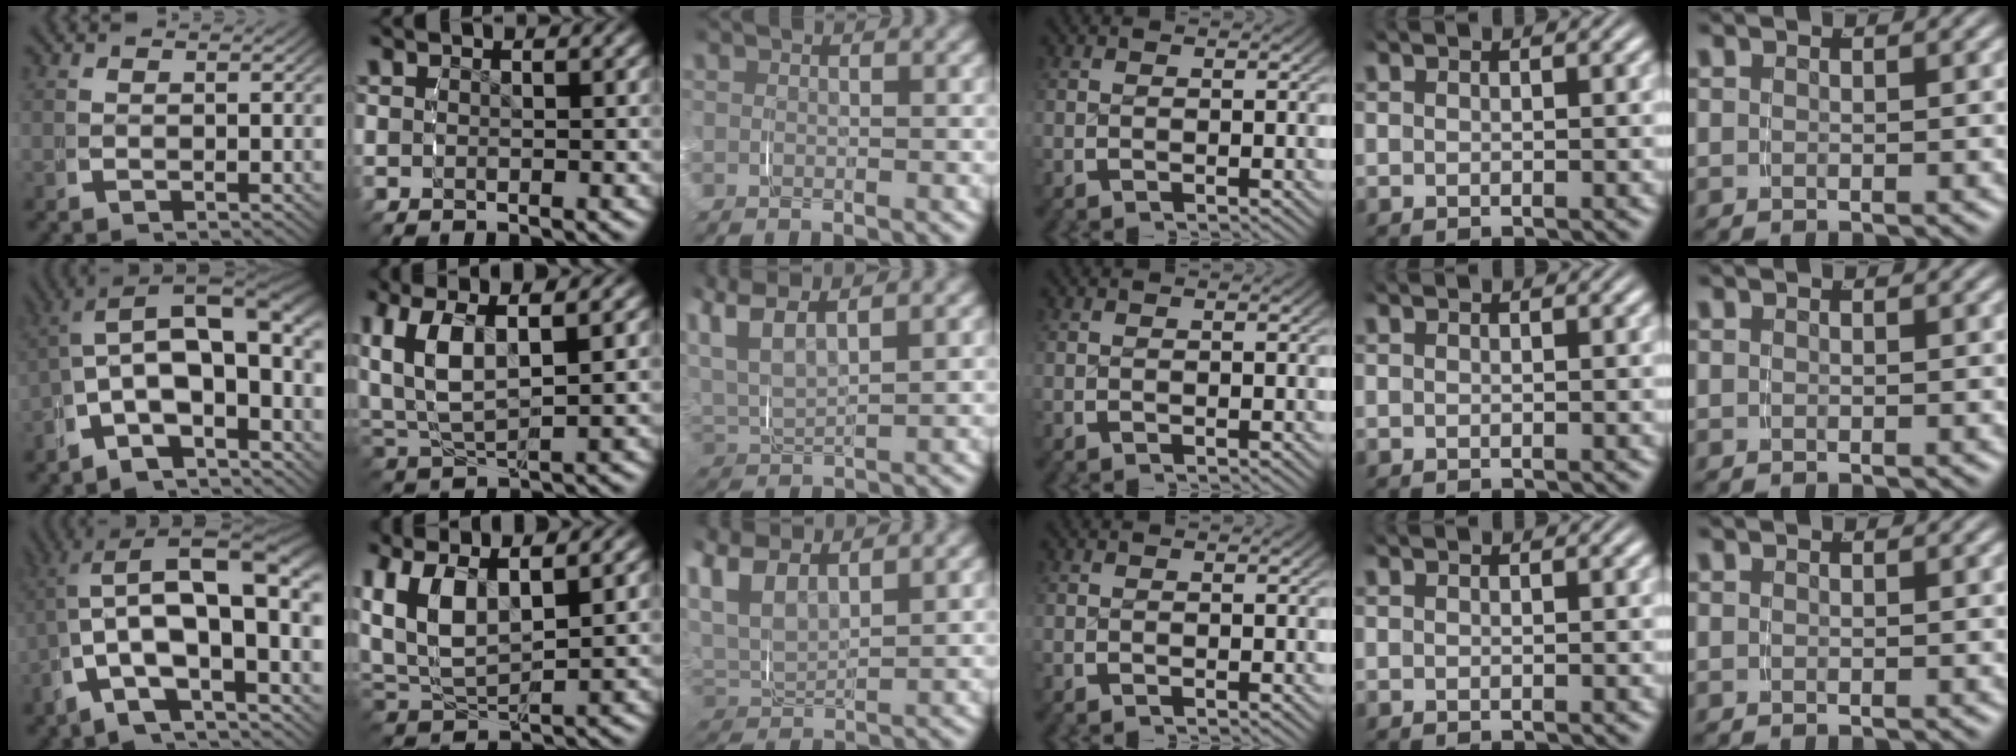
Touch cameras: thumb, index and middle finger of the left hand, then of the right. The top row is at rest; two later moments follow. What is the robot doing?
{"motion": "grasp_and_lifting", "object": "shirt"}